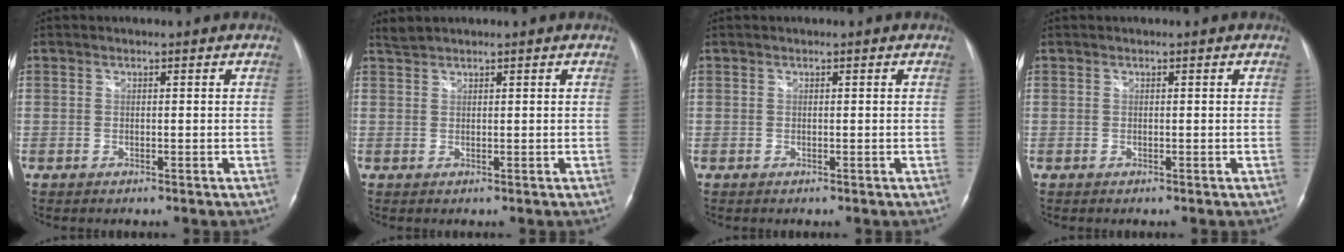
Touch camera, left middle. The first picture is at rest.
{"total": 1.2, "force": [1.2, -0.1, 0.0], "torque": [-0.006, 0.012, 0.031]}
{"total": 0.0}
{"total": 0.0}